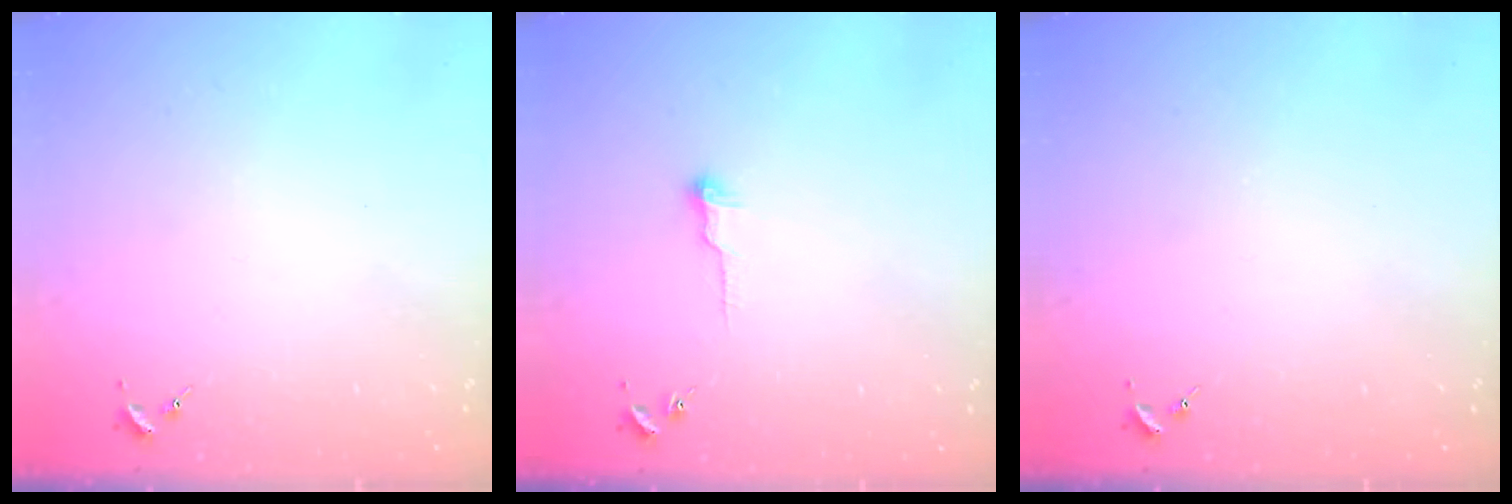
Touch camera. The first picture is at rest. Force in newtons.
{"total": 5.8, "press": 5.8, "slide": 0.4}
{"total": 0.0}